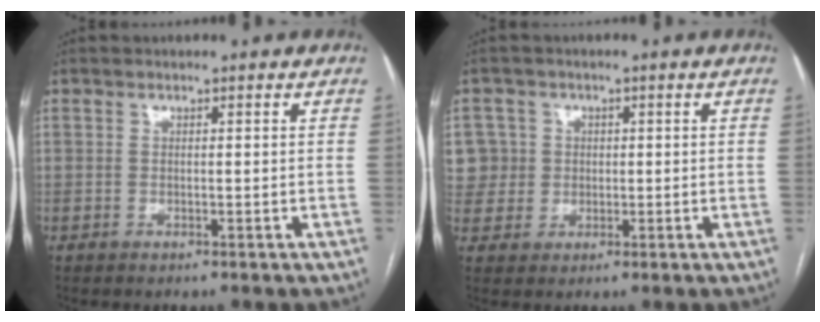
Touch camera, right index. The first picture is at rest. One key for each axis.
{"total": 6.9, "fx": 1.5, "fy": 6.8, "fz": 0.1, "tx": 0.000, "ty": 0.028, "tz": 0.038}